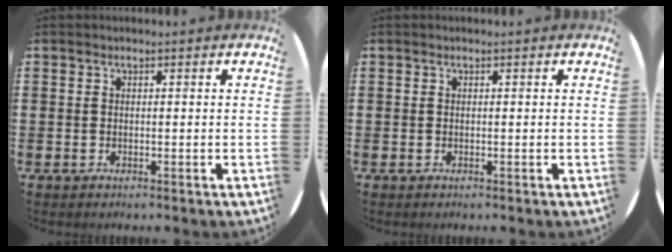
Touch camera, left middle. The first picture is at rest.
{"total": 0.0}